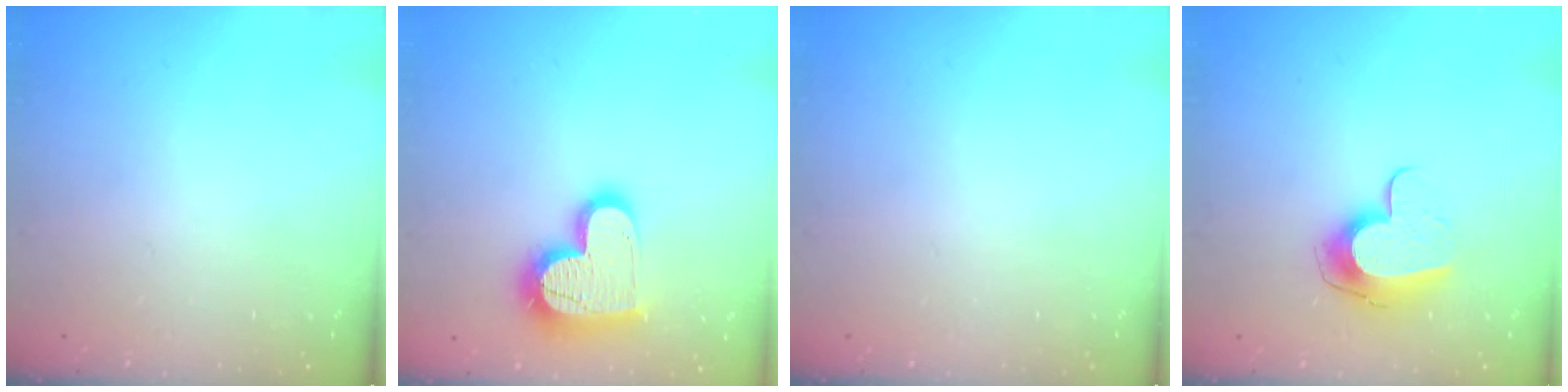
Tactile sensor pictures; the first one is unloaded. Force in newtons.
{"total": 17.7, "press": 17.7, "slide": 1.3}
{"total": 0.0}
{"total": 10.7, "press": 10.6, "slide": 0.7}